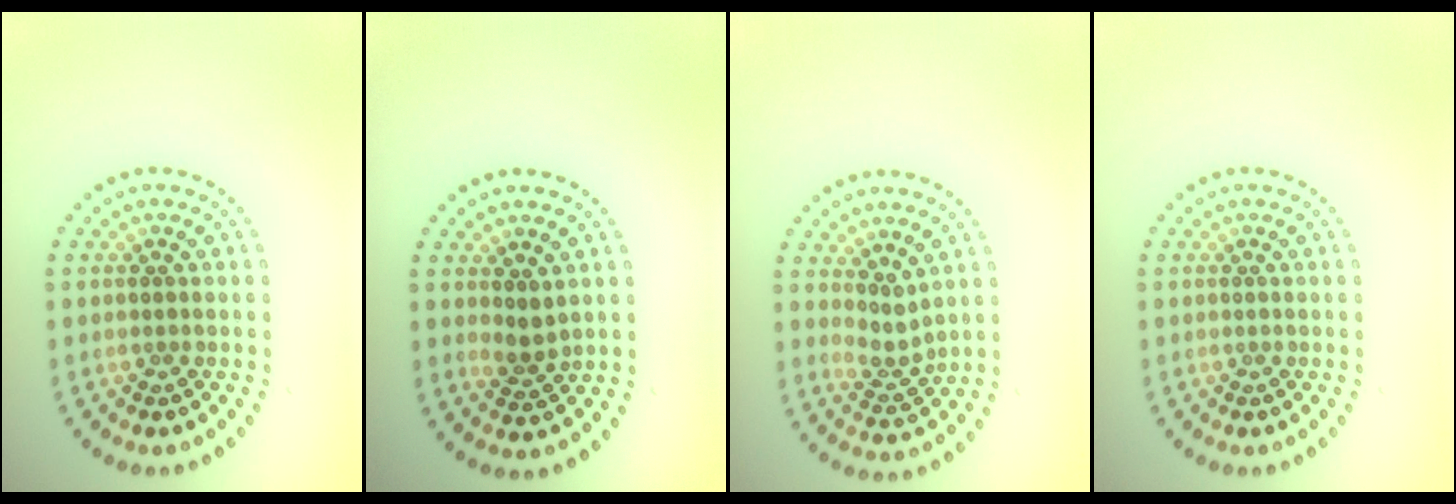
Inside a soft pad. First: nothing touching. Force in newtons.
{"total": 1.5, "press": 1.3, "slide": 0.9}
{"total": 2.0, "press": 1.4, "slide": 1.3}
{"total": 0.0}